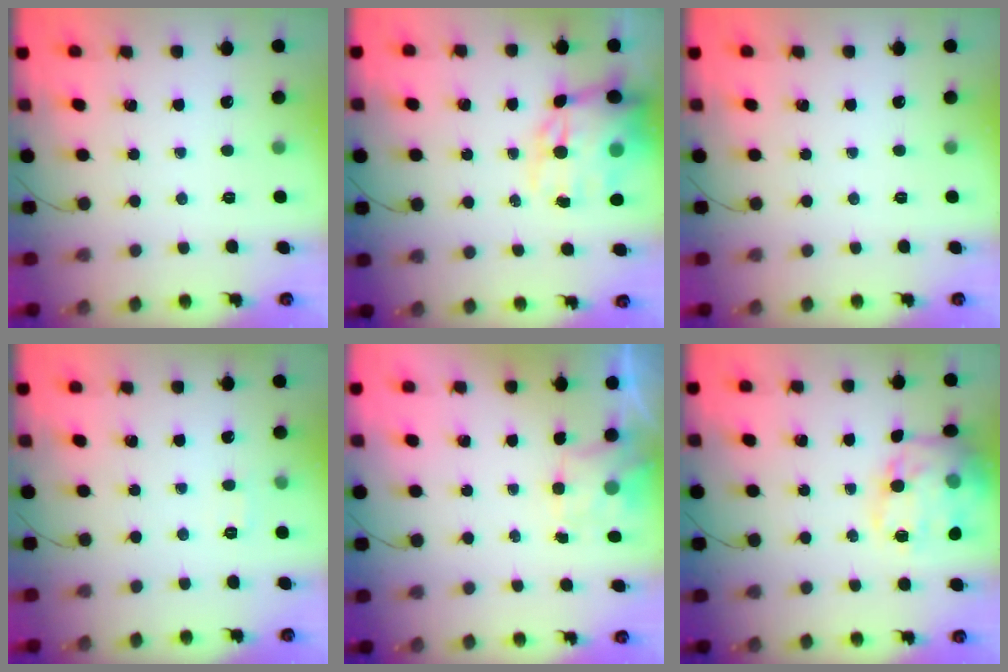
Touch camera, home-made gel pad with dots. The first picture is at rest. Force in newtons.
{"total": 15.9, "press": 15.3, "slide": 4.3}
{"total": 0.0}
{"total": 5.2, "press": 5.0, "slide": 1.3}
{"total": 1.5, "press": 1.3, "slide": 0.8}
{"total": 16.6, "press": 16.5, "slide": 1.6}